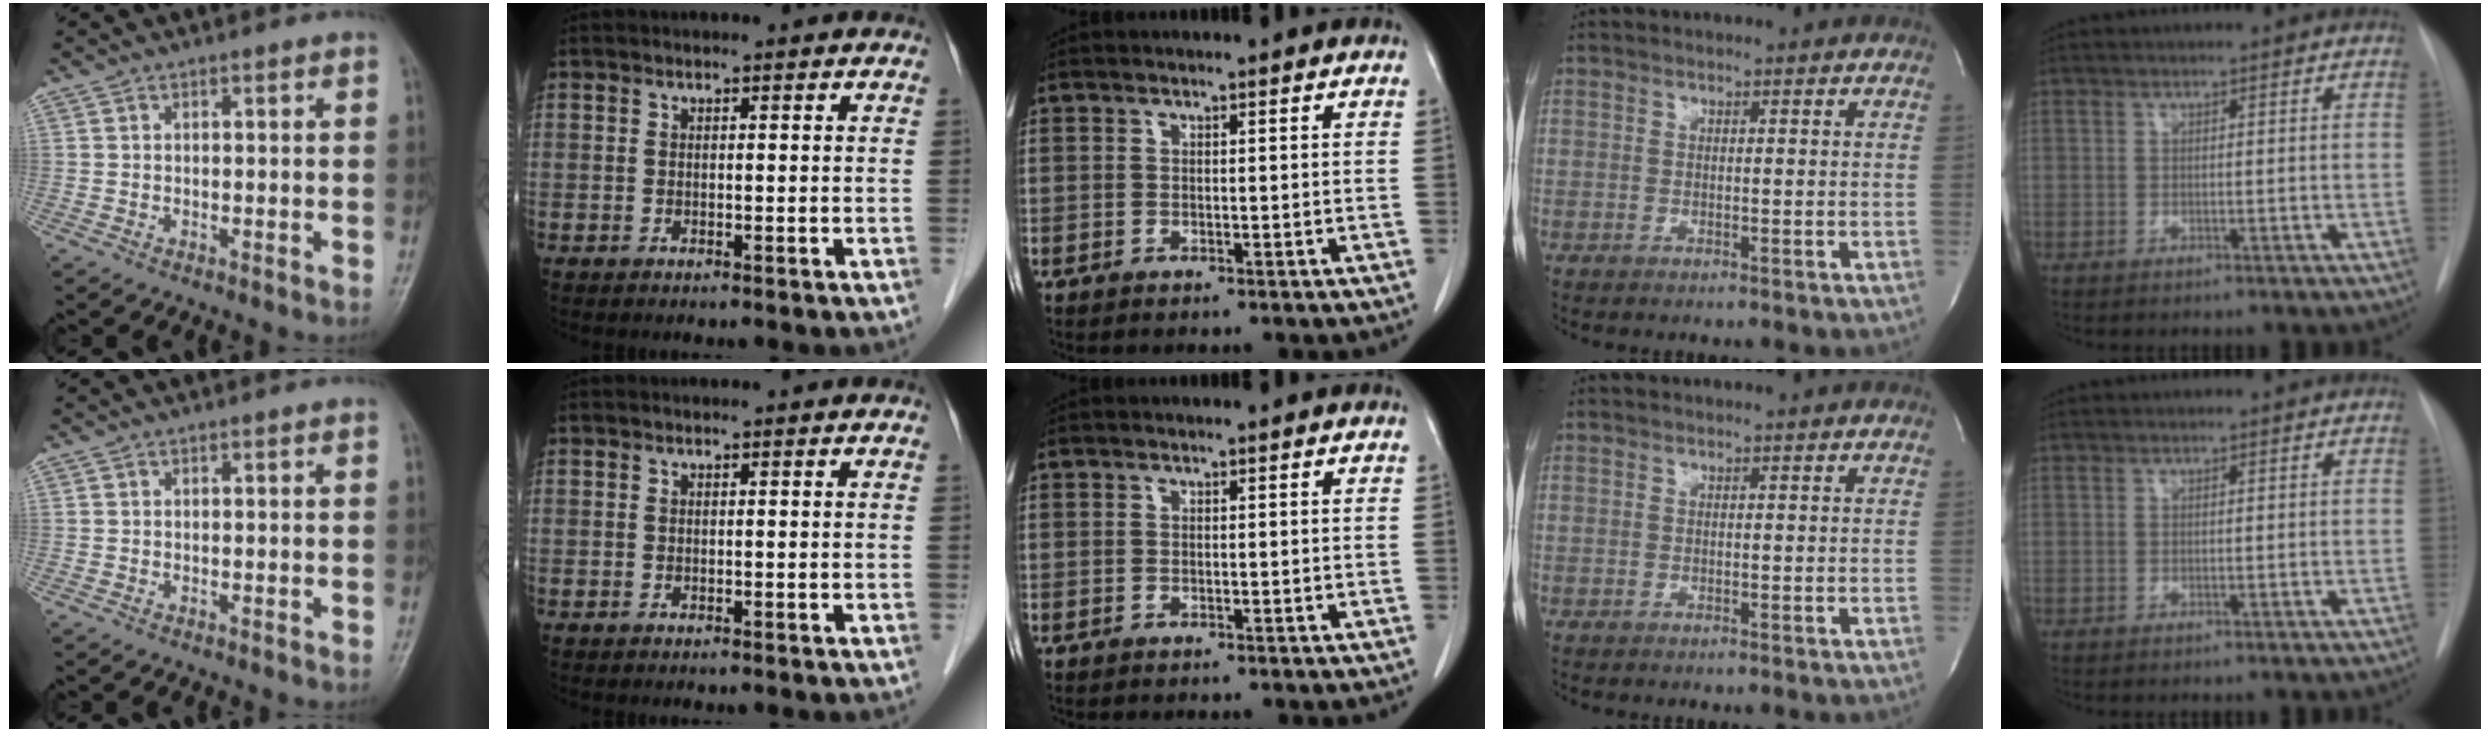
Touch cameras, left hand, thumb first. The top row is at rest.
{}